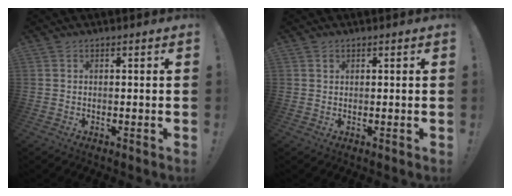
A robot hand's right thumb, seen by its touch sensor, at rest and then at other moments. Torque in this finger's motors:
{"motor_torque": [0.15, 0.49, -0.21, 0.37, -0.05]}